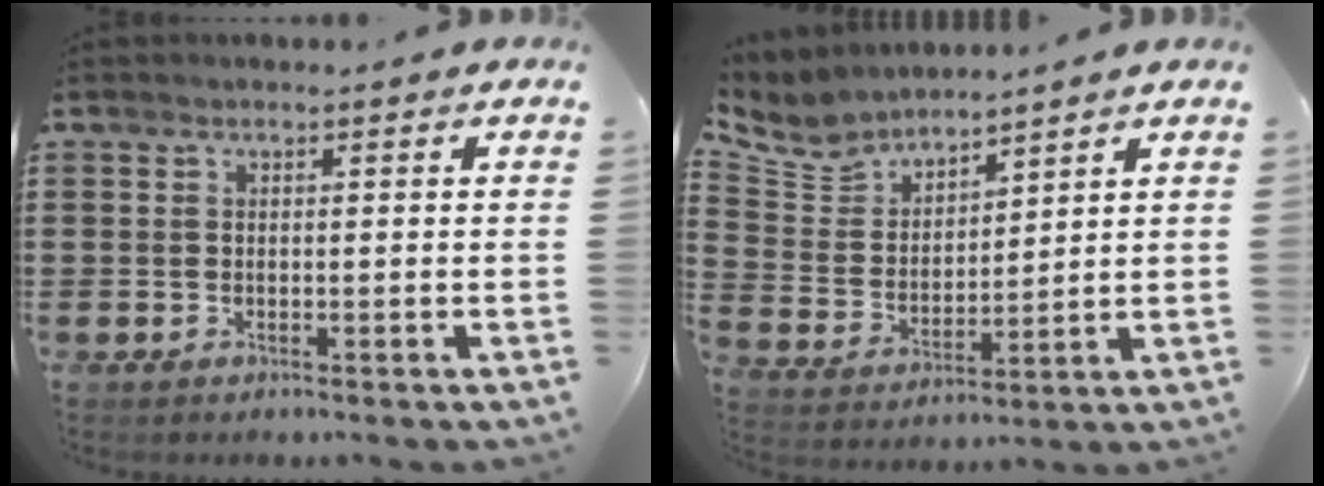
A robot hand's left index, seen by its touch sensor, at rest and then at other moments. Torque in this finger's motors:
{"motor_torque": [0.30, 0.27, 0.22, 0.12]}